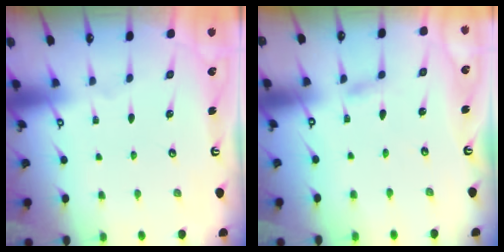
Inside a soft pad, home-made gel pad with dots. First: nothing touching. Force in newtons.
{"total": 1.4, "press": 1.4, "slide": 0.1}